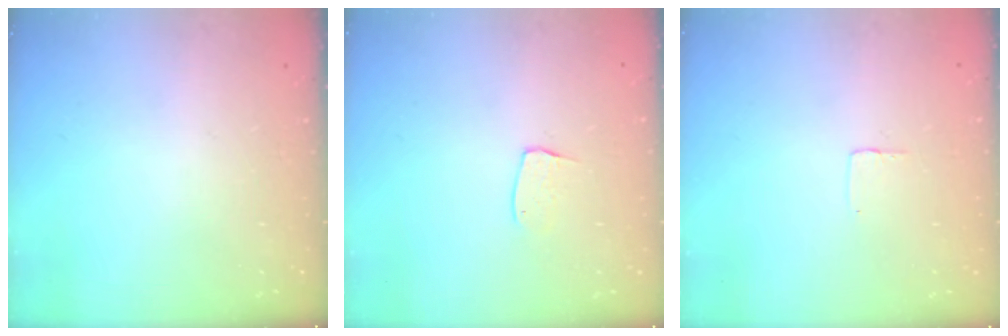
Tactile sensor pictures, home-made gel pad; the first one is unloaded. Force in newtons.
{"total": 5.6, "press": 5.6, "slide": 0.3}
{"total": 2.5, "press": 2.5, "slide": 0.1}